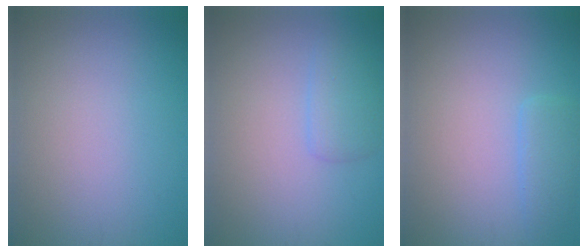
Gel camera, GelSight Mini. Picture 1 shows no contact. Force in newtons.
{"total": 1.9, "press": 1.9, "slide": 0.1}
{"total": 1.8, "press": 1.8, "slide": 0.2}